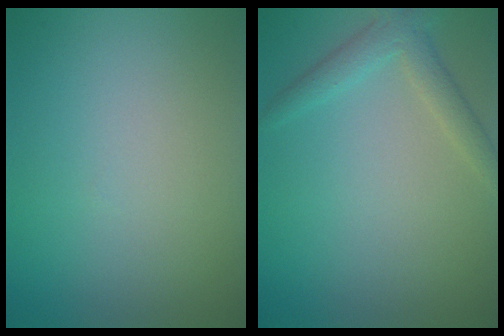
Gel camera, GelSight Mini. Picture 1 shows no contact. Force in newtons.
{"total": 2.6, "press": 2.5, "slide": 0.1}